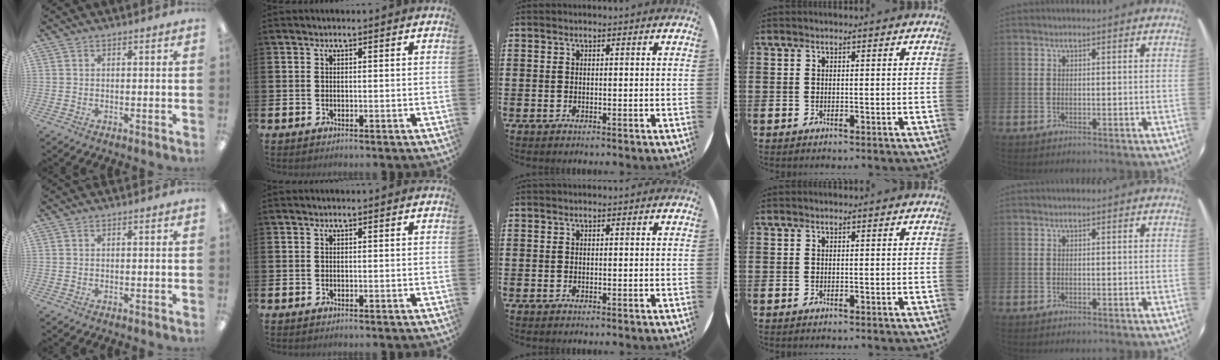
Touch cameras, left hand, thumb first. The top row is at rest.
{}